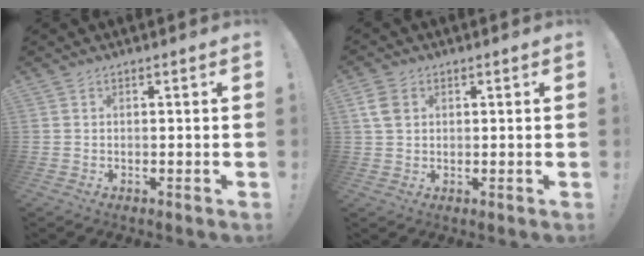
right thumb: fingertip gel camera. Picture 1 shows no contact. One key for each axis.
{"total": 5.3, "fx": 1.6, "fy": 3.9, "fz": 3.3, "tx": -0.058, "ty": 0.001, "tz": 0.031}